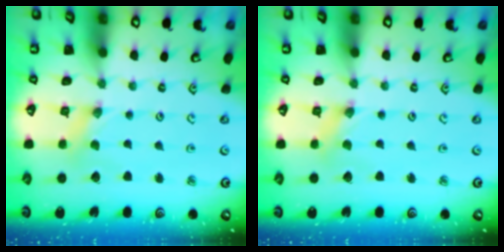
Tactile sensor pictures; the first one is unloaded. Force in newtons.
{"total": 0.0}